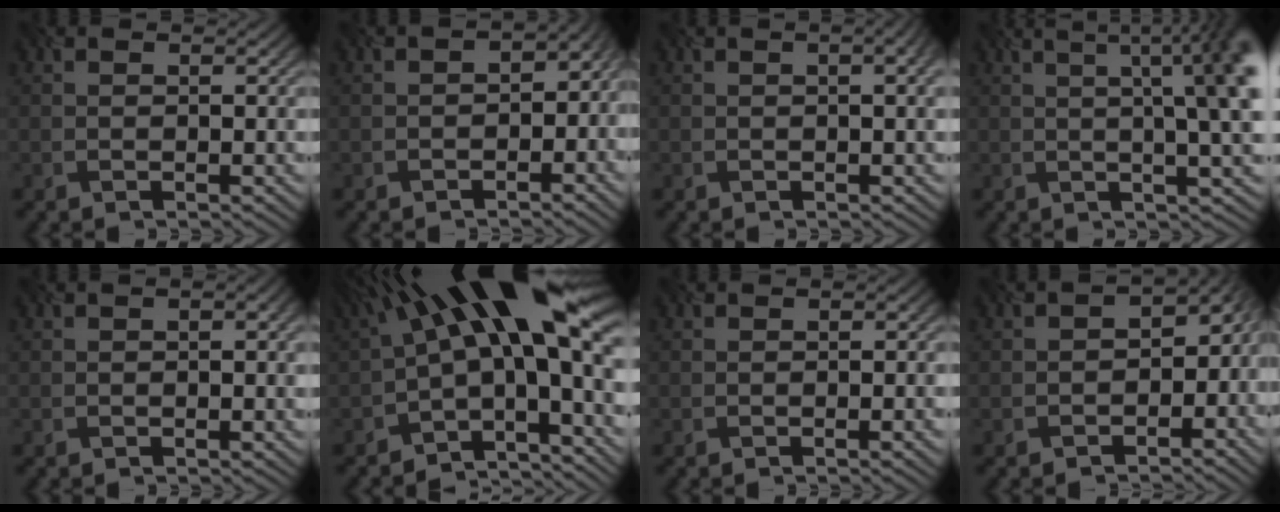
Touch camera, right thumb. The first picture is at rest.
{"total": 4.0, "force": [-2.2, 2.2, 2.6], "torque": [-0.029, -0.008, -0.027]}
{"total": 3.9, "force": [0.8, 1.5, 3.5], "torque": [-0.034, 0.019, -0.007]}
{"total": 10.7, "force": [1.6, 3.2, 10.1], "torque": [-0.091, 0.035, 0.019]}
{"total": 1.9, "force": [0.1, 0.7, 1.8], "torque": [-0.018, 0.001, -0.002]}
{"total": 18.1, "force": [2.3, 6.4, 16.7], "torque": [-0.238, 0.032, 0.035]}
{"total": 2.0, "force": [-0.4, 0.7, 1.8], "torque": [-0.011, 0.004, -0.014]}
{"total": 6.0, "force": [-3.1, 3.3, 3.9], "torque": [-0.042, -0.015, -0.044]}